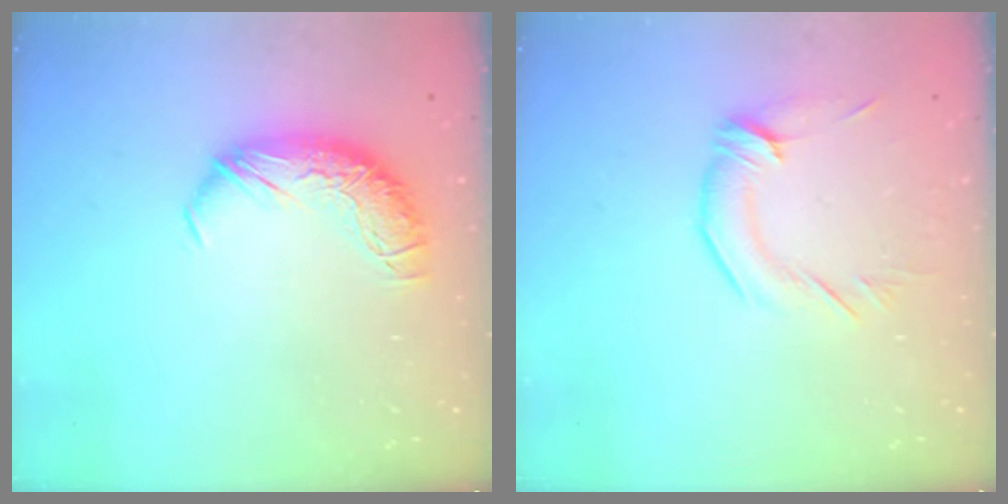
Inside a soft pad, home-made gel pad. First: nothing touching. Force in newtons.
{"total": 0.9, "press": 0.7, "slide": 0.6}